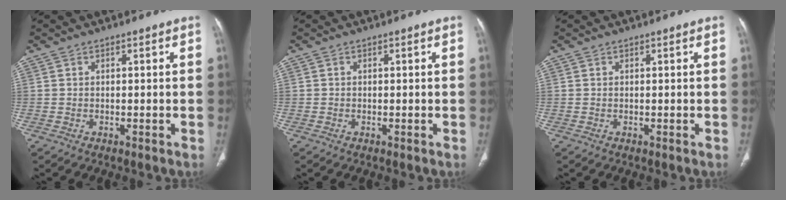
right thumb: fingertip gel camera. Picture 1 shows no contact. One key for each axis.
{"total": 0.0}
{"total": 0.0}